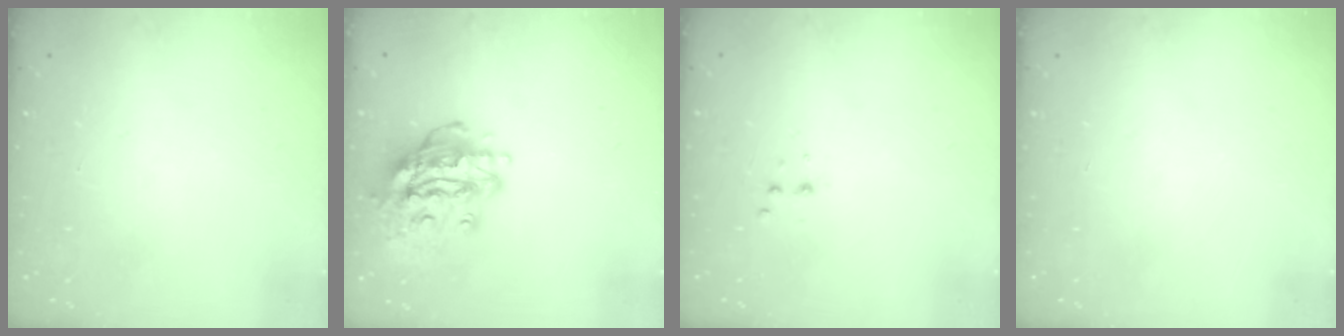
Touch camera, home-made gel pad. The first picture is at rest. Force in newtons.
{"total": 15.5, "press": 15.5, "slide": 1.5}
{"total": 2.5, "press": 2.4, "slide": 0.5}
{"total": 0.0}